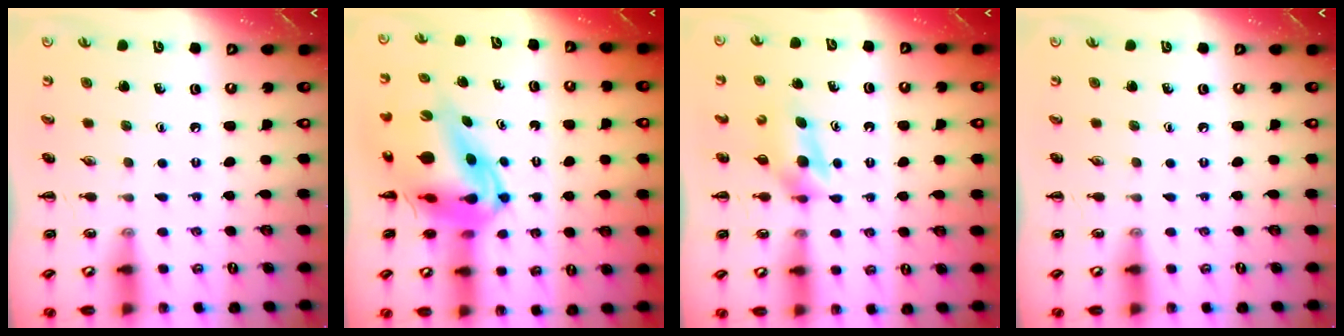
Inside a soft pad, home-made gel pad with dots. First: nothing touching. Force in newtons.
{"total": 11.3, "press": 10.7, "slide": 3.4}
{"total": 3.9, "press": 3.7, "slide": 0.9}
{"total": 0.0}